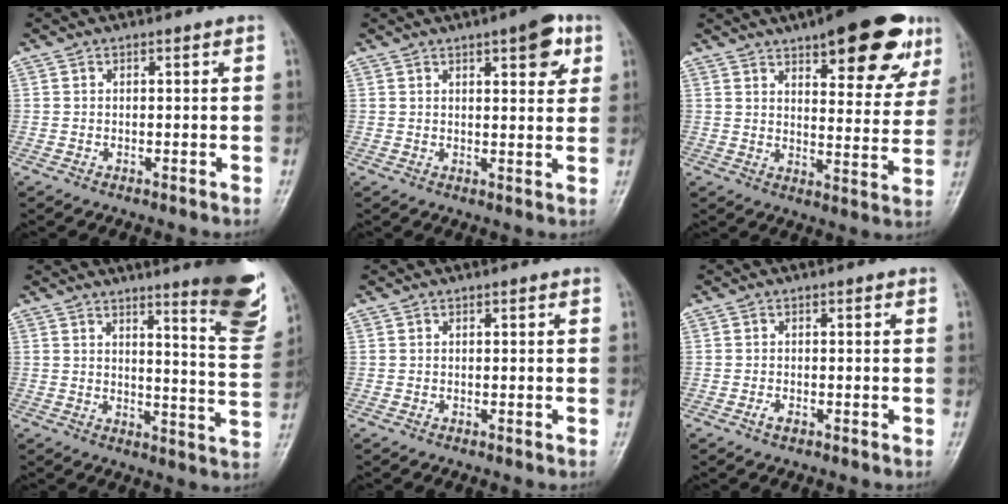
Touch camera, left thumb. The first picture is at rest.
{"total": 6.9, "force": [3.4, 2.4, 5.4], "torque": [-0.051, -0.011, 0.039]}
{"total": 19.0, "force": [11.0, 6.8, 13.9], "torque": [-0.147, -0.034, 0.150]}
{"total": 14.2, "force": [9.4, 2.0, 10.5], "torque": [-0.110, -0.071, 0.117]}
{"total": 0.0}
{"total": 1.3, "force": [-0.6, 0.6, 0.9], "torque": [-0.017, 0.000, -0.014]}